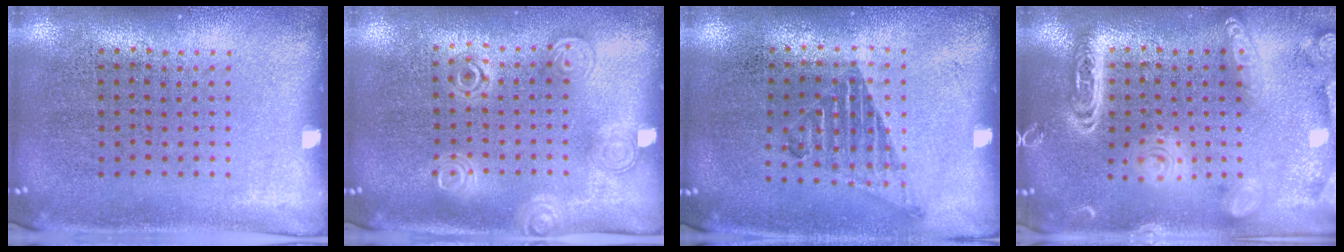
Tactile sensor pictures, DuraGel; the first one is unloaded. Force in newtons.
{"total": 1.4, "press": 1.3, "slide": 0.4}
{"total": 1.0, "press": 0.9, "slide": 0.4}
{"total": 3.9, "press": 3.9, "slide": 0.3}